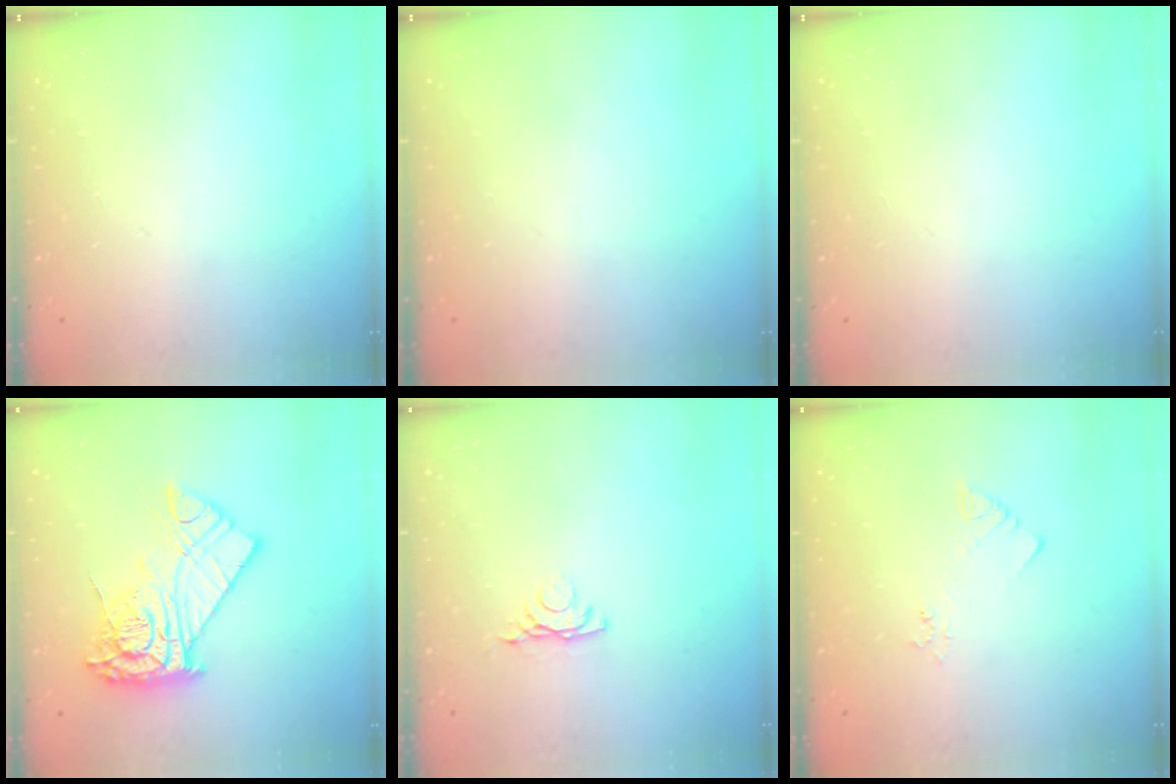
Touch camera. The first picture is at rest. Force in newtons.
{"total": 0.0}
{"total": 0.0}
{"total": 15.9, "press": 15.8, "slide": 1.4}
{"total": 4.3, "press": 4.2, "slide": 0.8}
{"total": 2.4, "press": 2.4, "slide": 0.4}